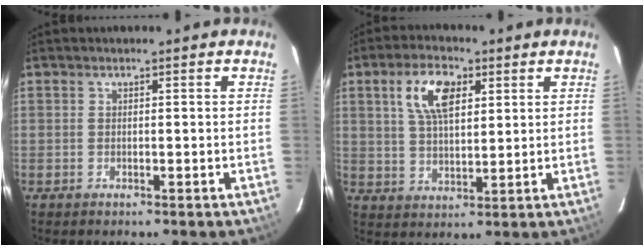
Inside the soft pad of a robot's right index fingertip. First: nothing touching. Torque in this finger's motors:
{"motor_torque": [0.61, 0.21, 0.35, 0.10]}